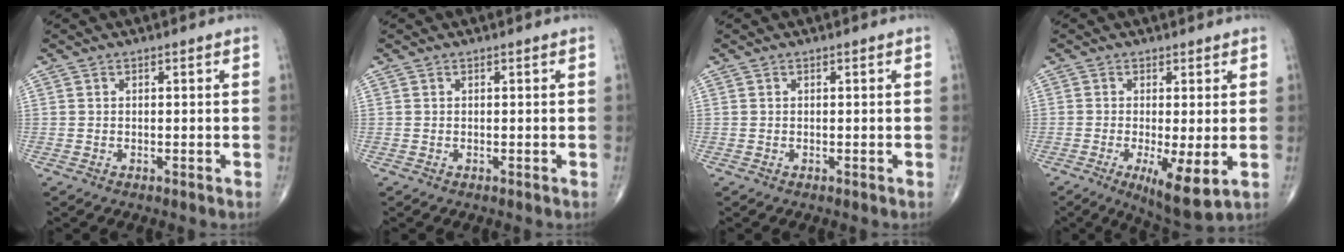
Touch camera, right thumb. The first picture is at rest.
{"total": 0.0}
{"total": 0.0}
{"total": 8.3, "force": [-2.0, 2.2, 7.8], "torque": [-0.130, -0.026, -0.029]}